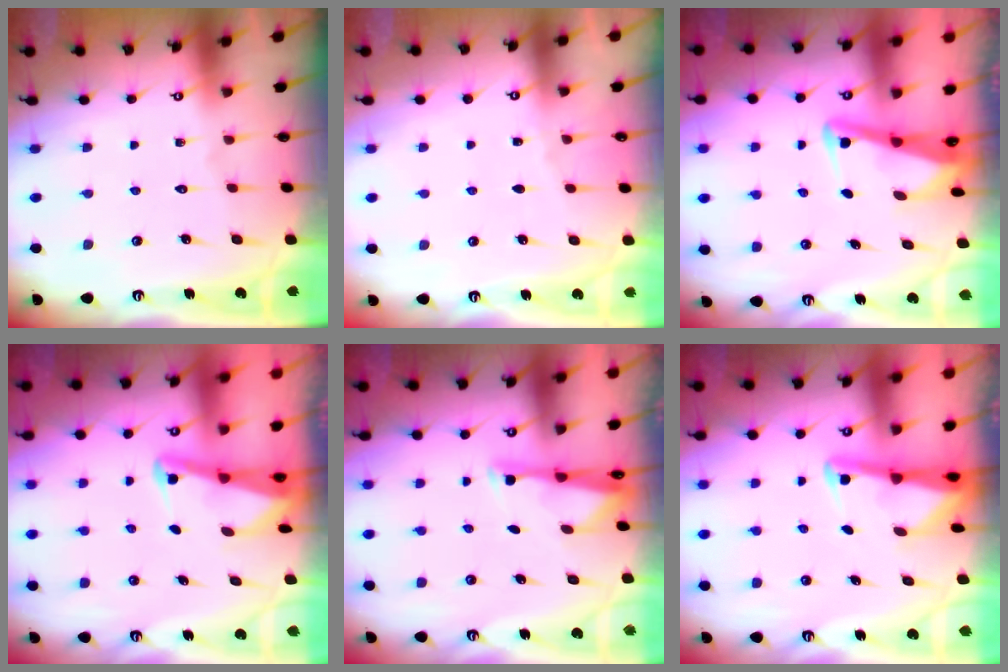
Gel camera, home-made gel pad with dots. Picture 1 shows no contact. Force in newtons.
{"total": 1.8, "press": 1.7, "slide": 0.3}
{"total": 3.5, "press": 3.4, "slide": 0.8}
{"total": 2.7, "press": 2.7, "slide": 0.6}
{"total": 3.0, "press": 2.9, "slide": 0.5}
{"total": 2.9, "press": 2.9, "slide": 0.2}